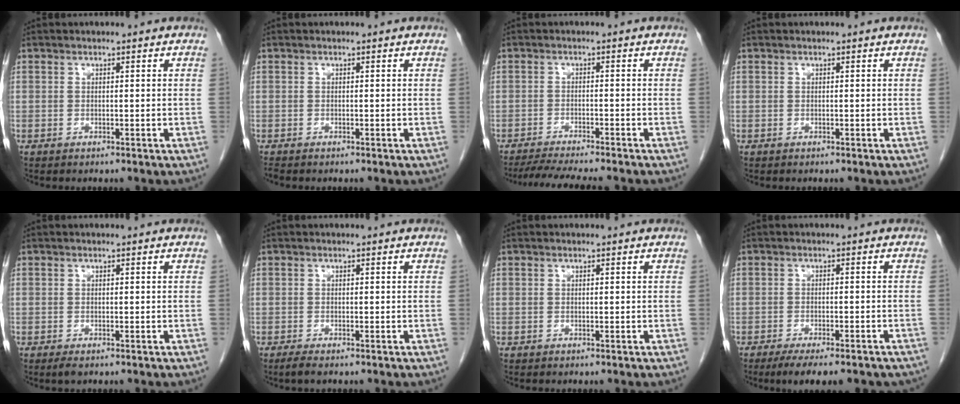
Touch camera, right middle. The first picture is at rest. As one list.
[{"total": 0.5, "force": [-0.5, 0.1, 0.2], "torque": [-0.006, -0.002, -0.010]}, {"total": 9.0, "force": [-8.0, 0.1, 4.2], "torque": [-0.058, -0.014, -0.124]}, {"total": 0.0}, {"total": 1.1, "force": [-0.7, 0.3, 0.8], "torque": [-0.012, -0.002, -0.008]}, {"total": 1.4, "force": [-1.1, 0.1, 0.9], "torque": [-0.027, -0.007, -0.021]}, {"total": 0.0}, {"total": 10.8, "force": [-8.6, 2.6, 6.0], "torque": [-0.071, -0.007, -0.112]}]